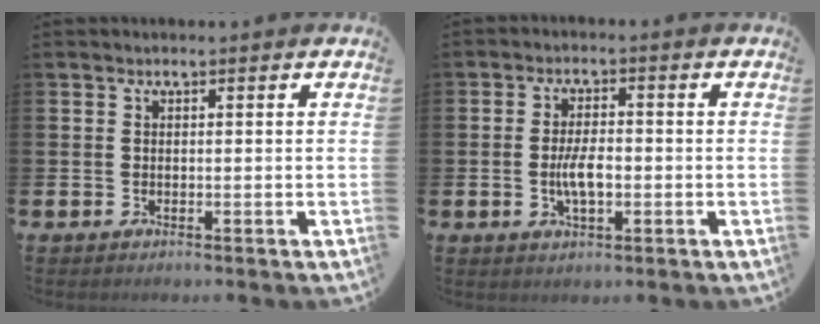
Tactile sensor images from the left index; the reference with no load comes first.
{"total": 4.4, "force": [-0.7, 1.8, 4.0], "torque": [-0.070, -0.003, -0.017]}